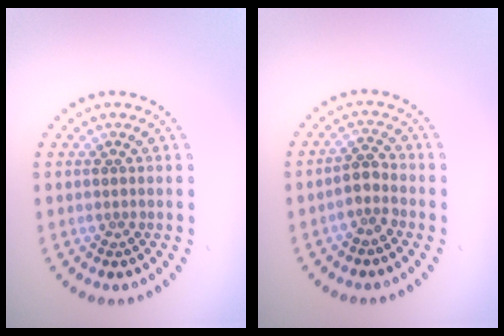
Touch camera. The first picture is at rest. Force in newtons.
{"total": 2.0, "press": 1.6, "slide": 1.3}